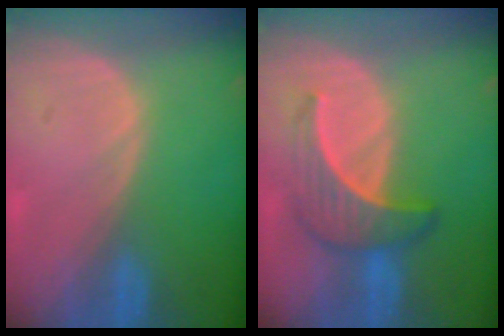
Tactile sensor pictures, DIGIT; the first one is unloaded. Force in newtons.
{"total": 6.3, "press": 6.0, "slide": 1.8}